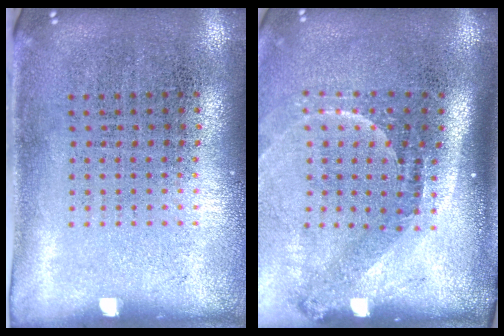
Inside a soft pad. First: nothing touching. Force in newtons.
{"total": 2.2, "press": 1.6, "slide": 1.6}